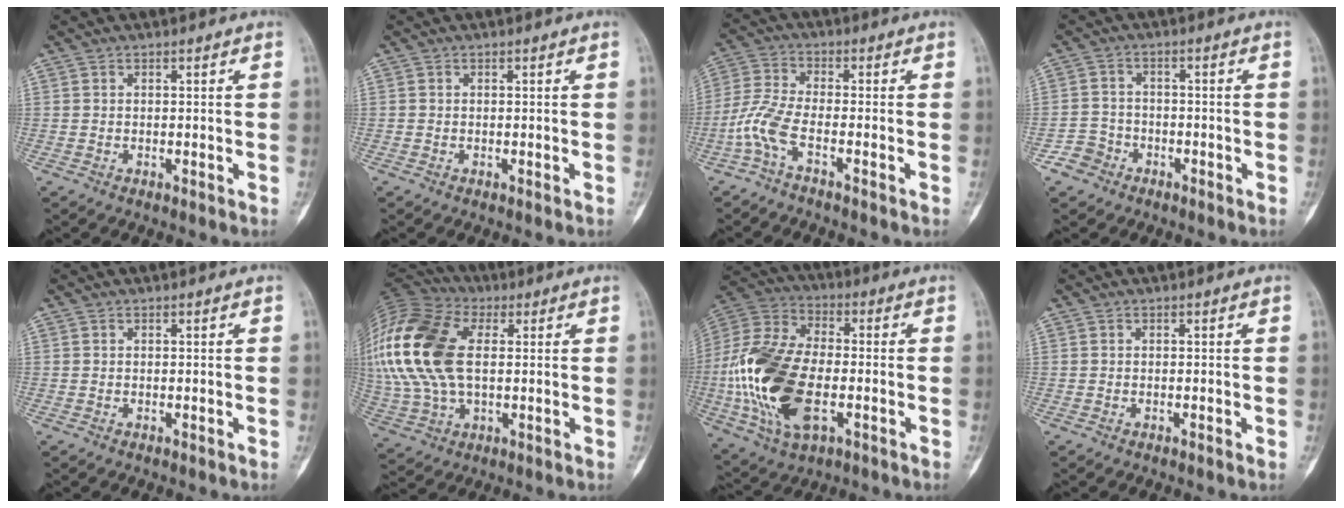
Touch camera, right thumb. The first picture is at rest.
{"total": 0.0}
{"total": 6.2, "force": [-3.1, 1.5, 5.2], "torque": [-0.135, 0.019, -0.072]}
{"total": 4.0, "force": [-2.4, 3.2, 0.1], "torque": [0.013, 0.021, -0.048]}
{"total": 0.0}
{"total": 23.8, "force": [3.5, 14.2, 18.8], "torque": [-0.439, 0.010, 0.061]}
{"total": 22.4, "force": [-3.8, 12.1, 18.5], "torque": [-0.392, 0.007, -0.067]}
{"total": 0.0}